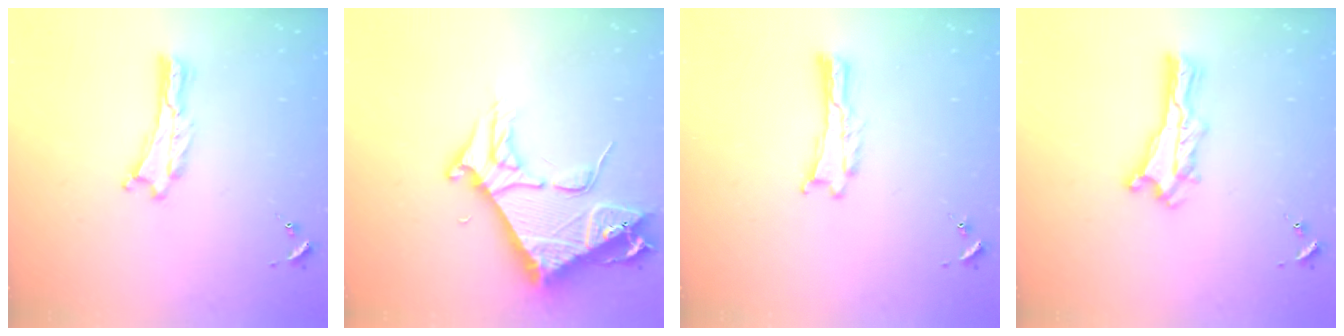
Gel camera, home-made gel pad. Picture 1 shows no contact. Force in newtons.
{"total": 8.8, "press": 8.7, "slide": 1.1}
{"total": 0.0}
{"total": 1.2, "press": 1.2, "slide": 0.2}